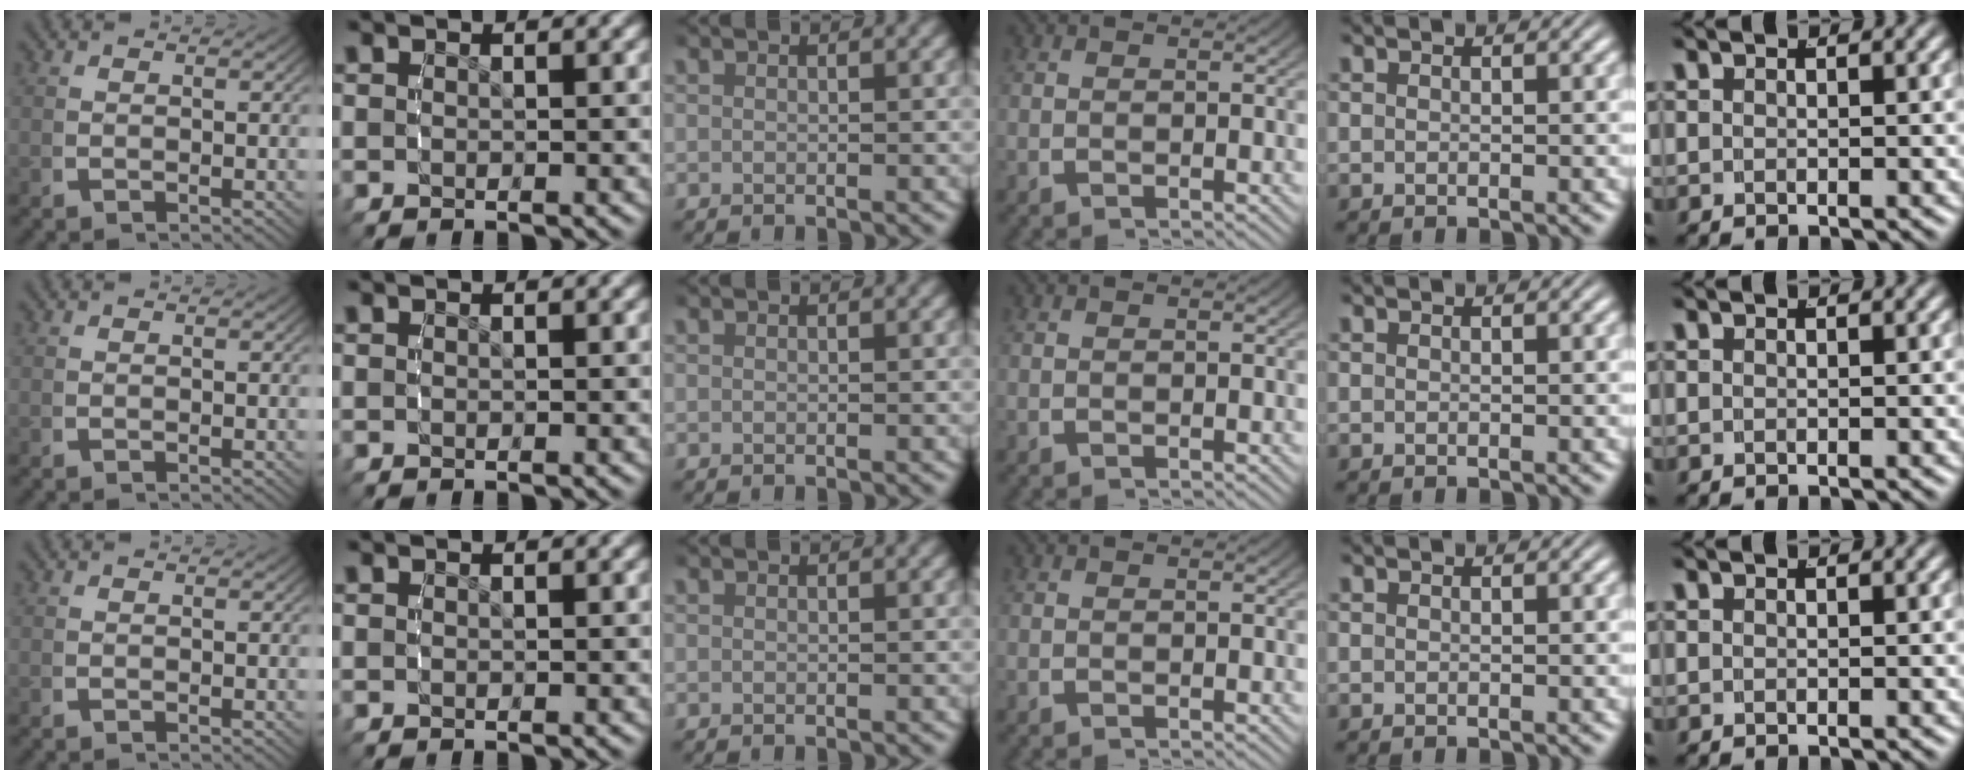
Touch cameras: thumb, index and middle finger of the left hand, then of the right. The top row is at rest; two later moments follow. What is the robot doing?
{"motion": "reach", "object": "bowl"}